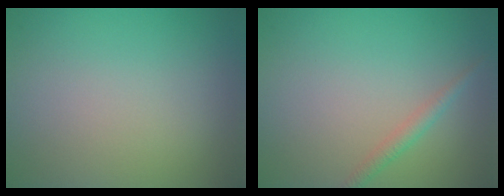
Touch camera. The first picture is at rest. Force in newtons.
{"total": 1.4, "press": 1.4, "slide": 0.1}